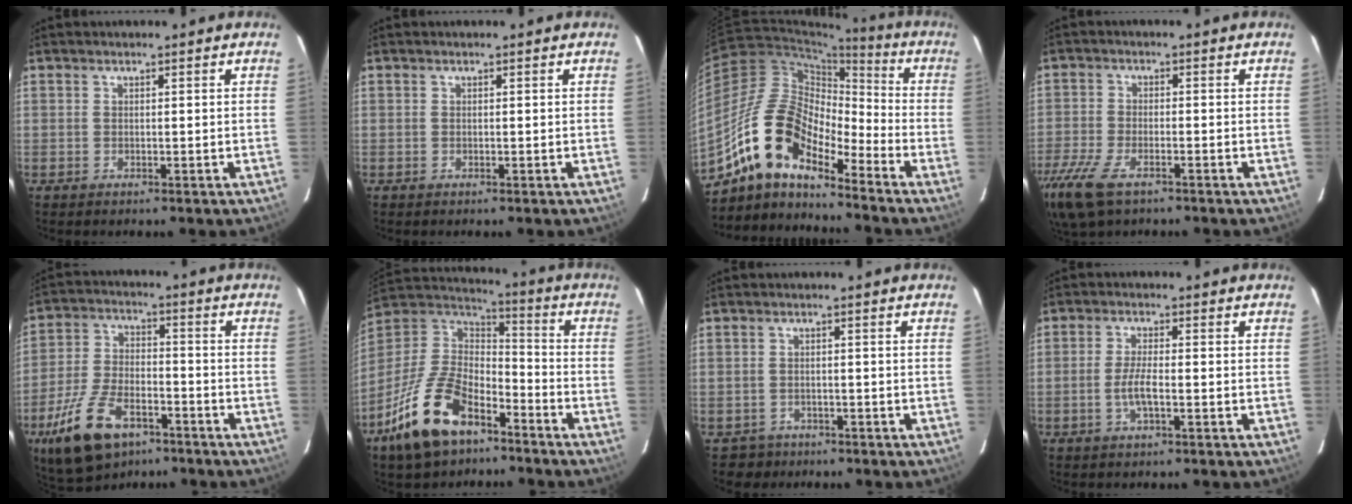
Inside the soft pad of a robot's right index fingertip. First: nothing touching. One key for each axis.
{"total": 0.0}
{"total": 14.4, "fx": -10.9, "fy": 5.4, "fz": 7.8, "tx": -0.131, "ty": 0.011, "tz": -0.221}
{"total": 12.9, "fx": -8.5, "fy": 5.3, "fz": 8.1, "tx": -0.205, "ty": -0.046, "tz": -0.162}
{"total": 15.8, "fx": -9.3, "fy": 7.9, "fz": 10.0, "tx": -0.215, "ty": -0.015, "tz": -0.166}
{"total": 20.1, "fx": -11.8, "fy": 10.5, "fz": 12.4, "tx": -0.270, "ty": -0.006, "tz": -0.212}
{"total": 3.2, "fx": -2.2, "fy": 2.3, "fz": -0.3, "tx": -0.002, "ty": 0.009, "tz": -0.032}
{"total": 4.2, "fx": -1.4, "fy": 0.8, "fz": 3.8, "tx": -0.079, "ty": -0.001, "tz": -0.028}